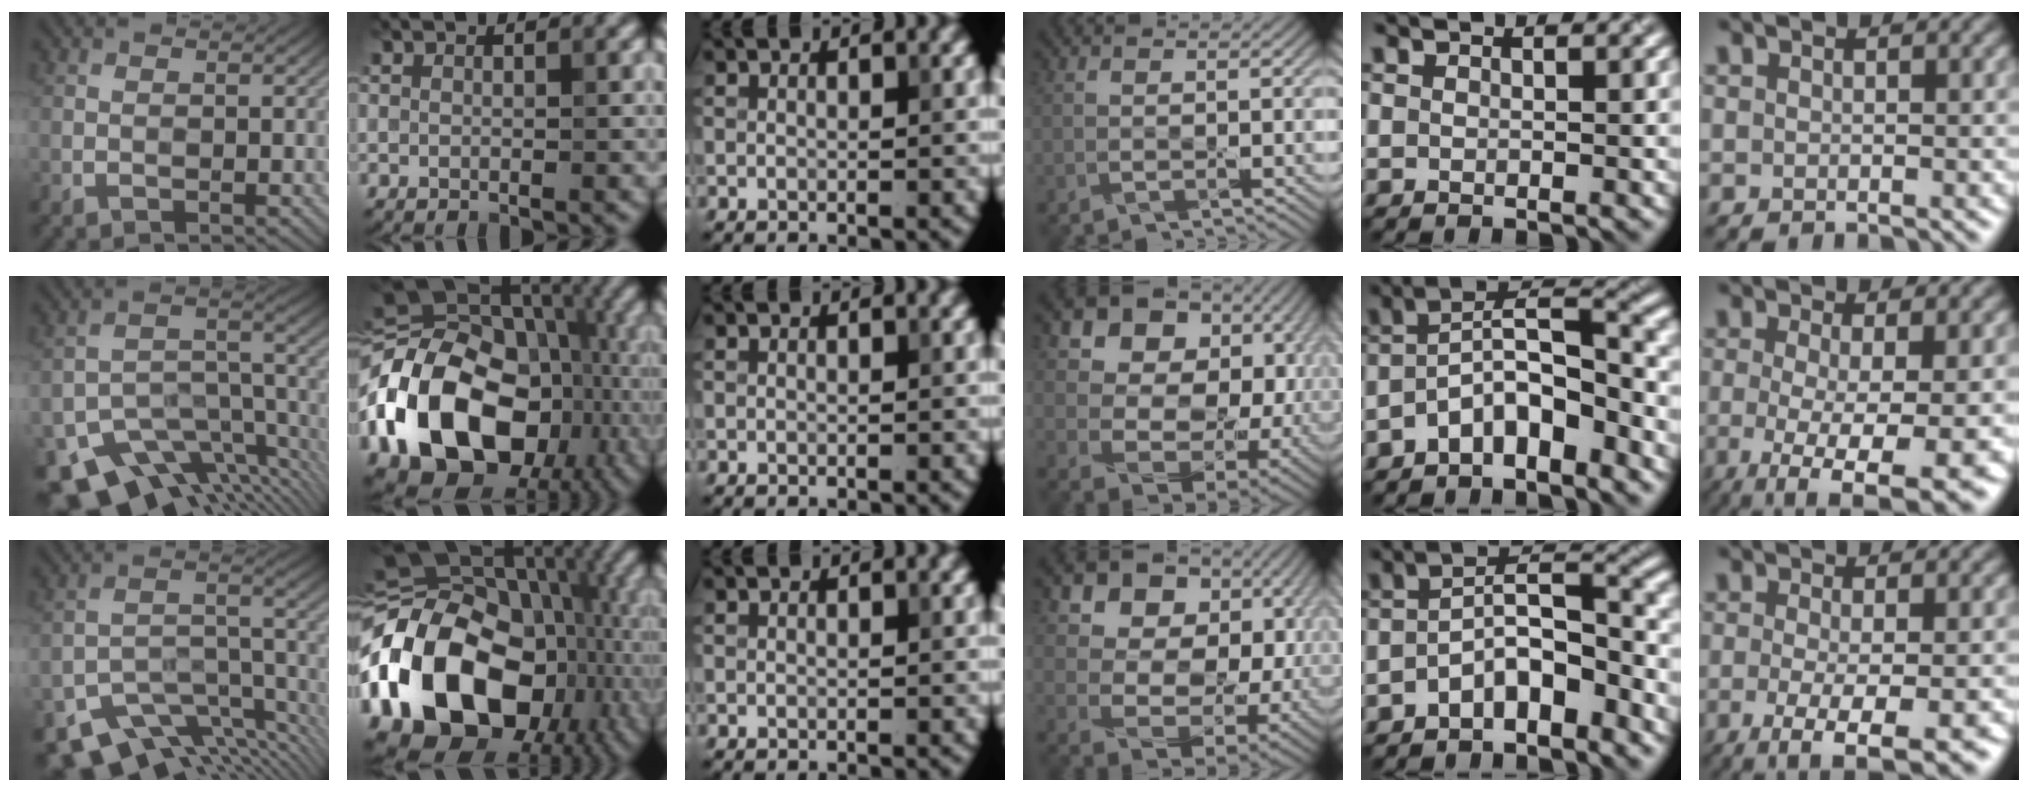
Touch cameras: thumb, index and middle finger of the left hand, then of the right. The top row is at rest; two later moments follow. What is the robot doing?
{"motion": "wipe", "object": "bowl"}